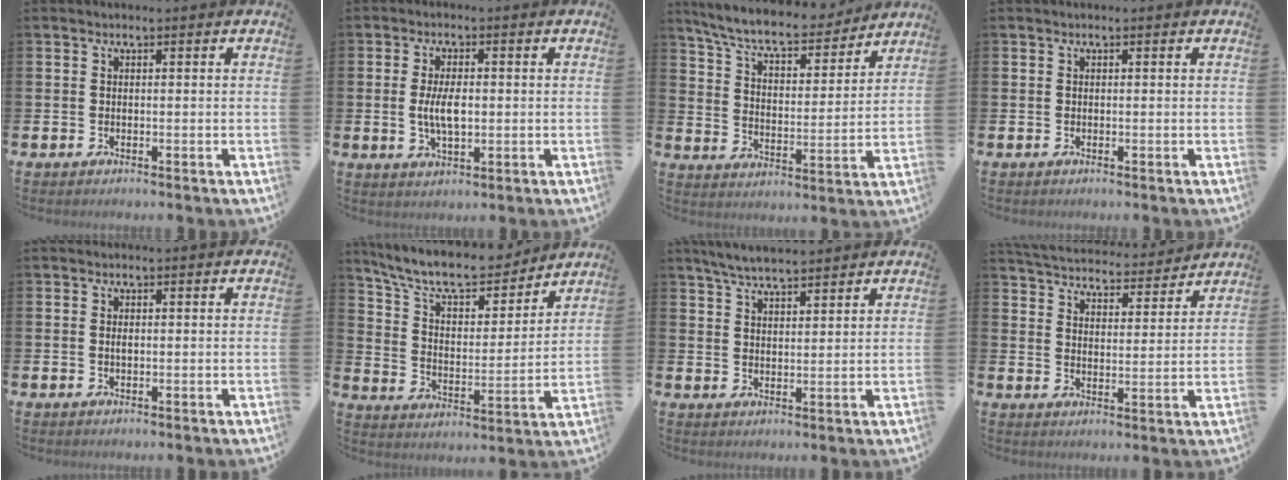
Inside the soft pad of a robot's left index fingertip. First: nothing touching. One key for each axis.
{"total": 4.8, "fx": 0.1, "fy": 2.2, "fz": 4.3, "tx": -0.078, "ty": -0.002, "tz": -0.004}
{"total": 8.5, "fx": 7.8, "fy": 1.5, "fz": 3.0, "tx": -0.086, "ty": -0.056, "tz": 0.134}
{"total": 0.0}
{"total": 0.6, "fx": 0.2, "fy": 0.2, "fz": 0.5, "tx": -0.008, "ty": -0.002, "tz": 0.003}
{"total": 10.4, "fx": 9.4, "fy": 2.7, "fz": 3.5, "tx": -0.097, "ty": -0.064, "tz": 0.162}
{"total": 5.1, "fx": 4.9, "fy": 0.7, "fz": 1.4, "tx": -0.037, "ty": -0.016, "tz": 0.089}
{"total": 5.2, "fx": 5.1, "fy": 0.8, "fz": 0.5, "tx": -0.027, "ty": -0.042, "tz": 0.086}